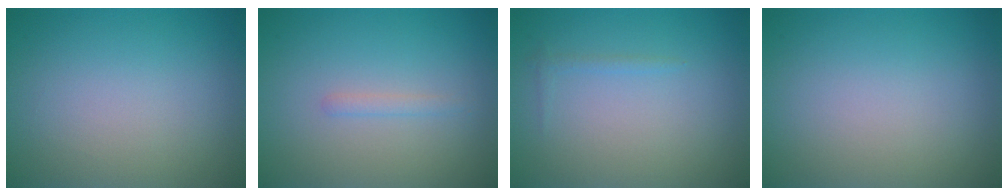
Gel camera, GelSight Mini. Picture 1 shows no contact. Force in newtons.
{"total": 0.8, "press": 0.8, "slide": 0.0}
{"total": 0.6, "press": 0.6, "slide": 0.1}
{"total": 0.0}